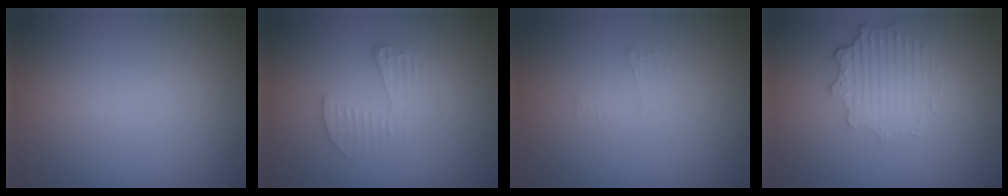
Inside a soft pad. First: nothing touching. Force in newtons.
{"total": 2.3, "press": 2.3, "slide": 0.3}
{"total": 0.7, "press": 0.7, "slide": 0.1}
{"total": 3.5, "press": 2.9, "slide": 1.9}